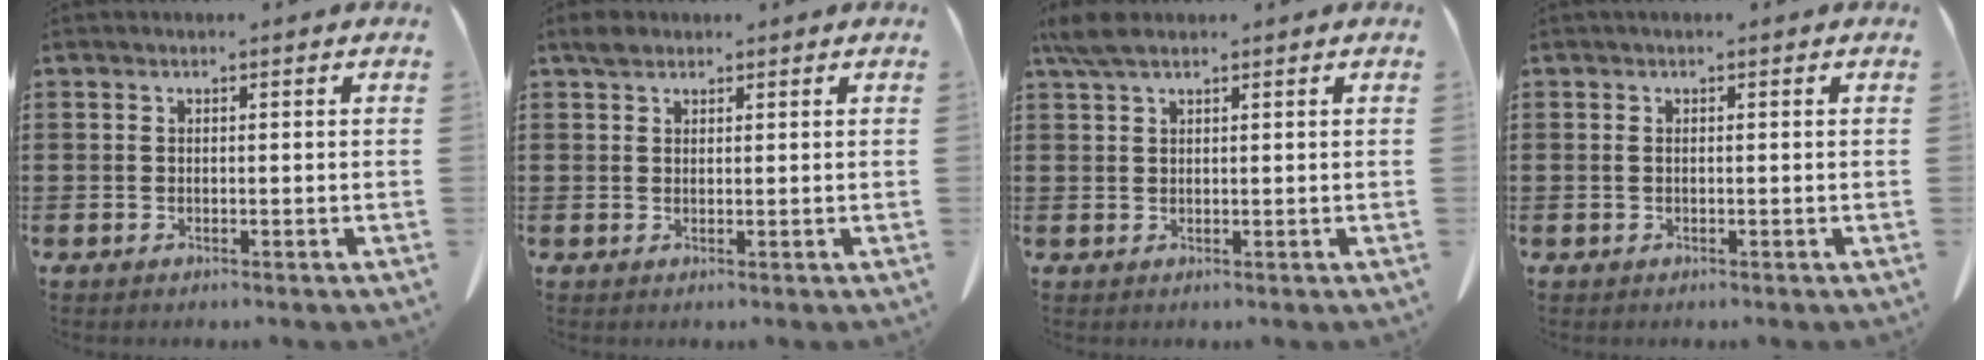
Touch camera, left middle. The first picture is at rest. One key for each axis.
{"total": 1.9, "fx": 1.4, "fy": 1.0, "fz": 0.7, "tx": -0.010, "ty": 0.001, "tz": 0.026}
{"total": 3.4, "fx": 2.2, "fy": 1.0, "fz": 2.4, "tx": -0.053, "ty": 0.005, "tz": 0.040}
{"total": 0.8, "fx": 0.0, "fy": 0.2, "fz": 0.8, "tx": -0.017, "ty": 0.000, "tz": 0.000}